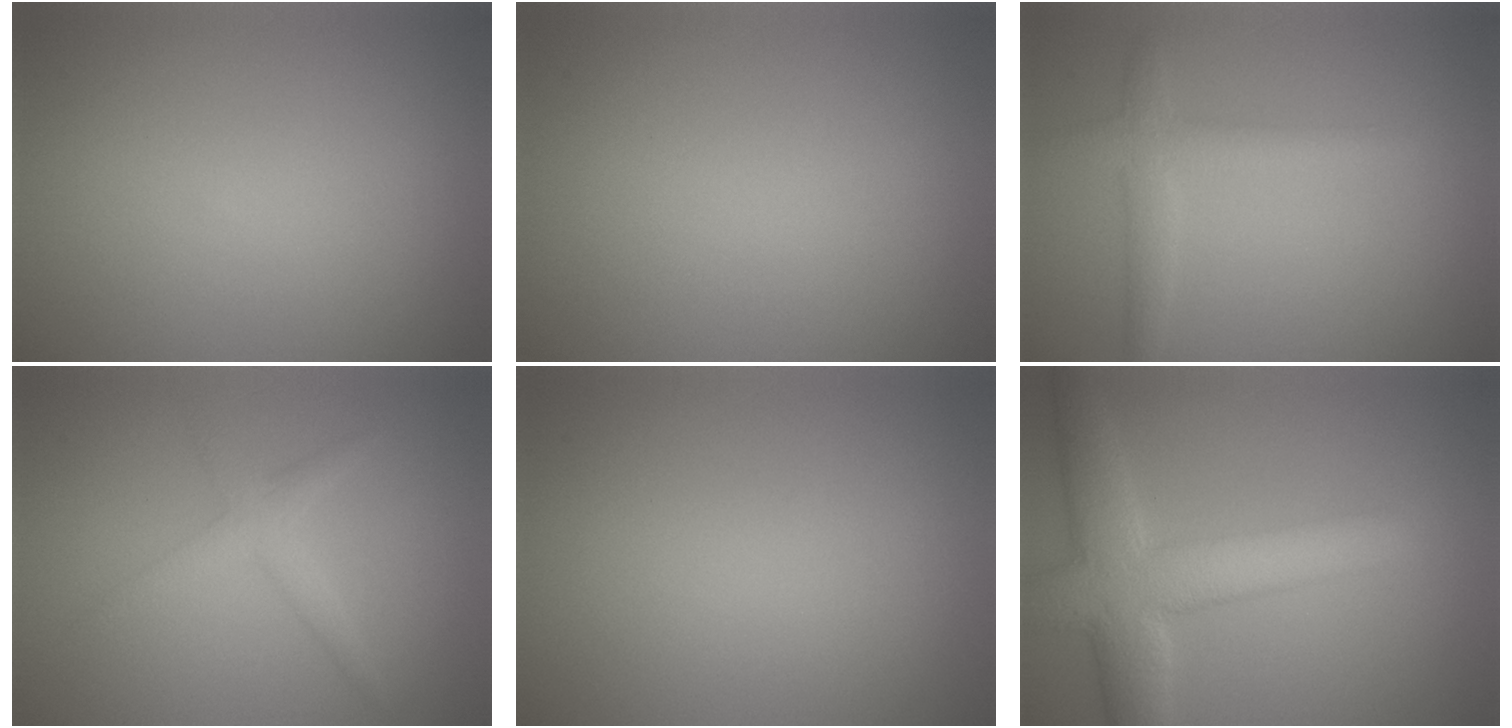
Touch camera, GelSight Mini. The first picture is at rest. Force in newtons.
{"total": 0.0}
{"total": 2.4, "press": 2.4, "slide": 0.1}
{"total": 2.1, "press": 2.1, "slide": 0.0}
{"total": 0.0}
{"total": 7.3, "press": 7.3, "slide": 0.2}